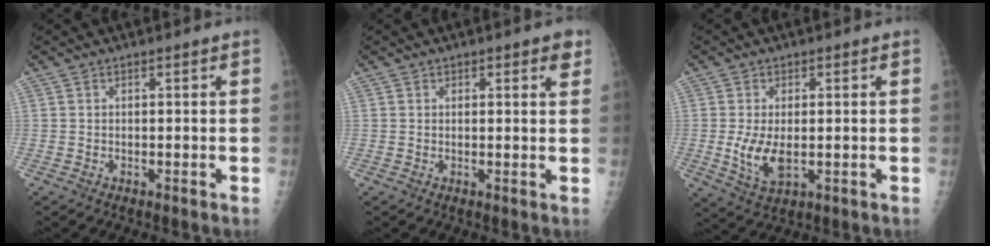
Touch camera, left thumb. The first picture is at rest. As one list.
[{"total": 2.7, "force": [1.5, 1.2, 1.8], "torque": [-0.007, -0.005, 0.015]}, {"total": 6.7, "force": [-0.7, 3.6, 5.6], "torque": [-0.108, -0.014, -0.006]}]